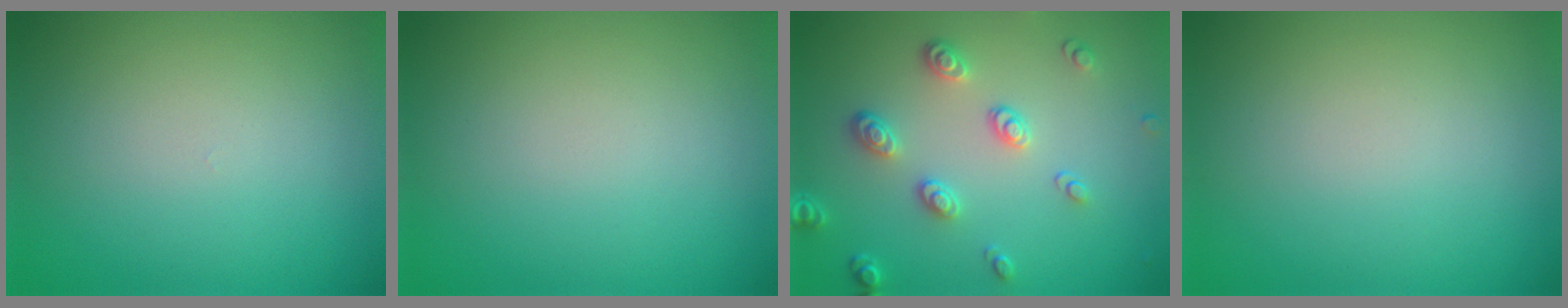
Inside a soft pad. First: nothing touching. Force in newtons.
{"total": 0.0}
{"total": 3.4, "press": 2.8, "slide": 1.9}
{"total": 0.0}